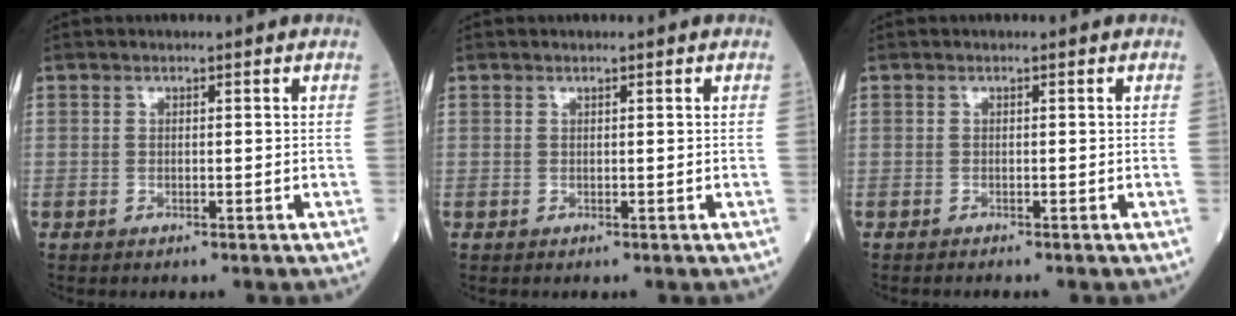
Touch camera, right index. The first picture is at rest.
{"total": 0.0}
{"total": 0.0}